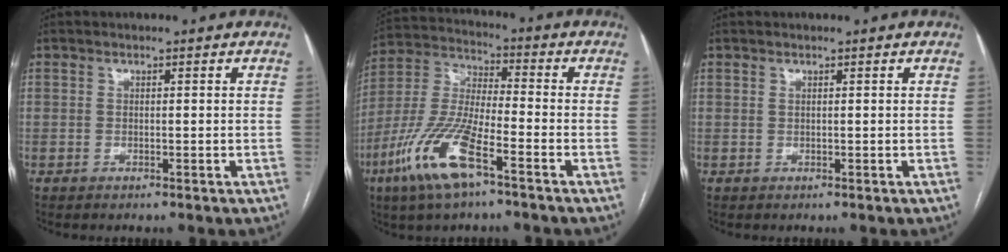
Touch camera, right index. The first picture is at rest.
{"total": 13.6, "force": [-7.2, 2.7, 11.2], "torque": [-0.245, -0.019, -0.142]}
{"total": 0.0}